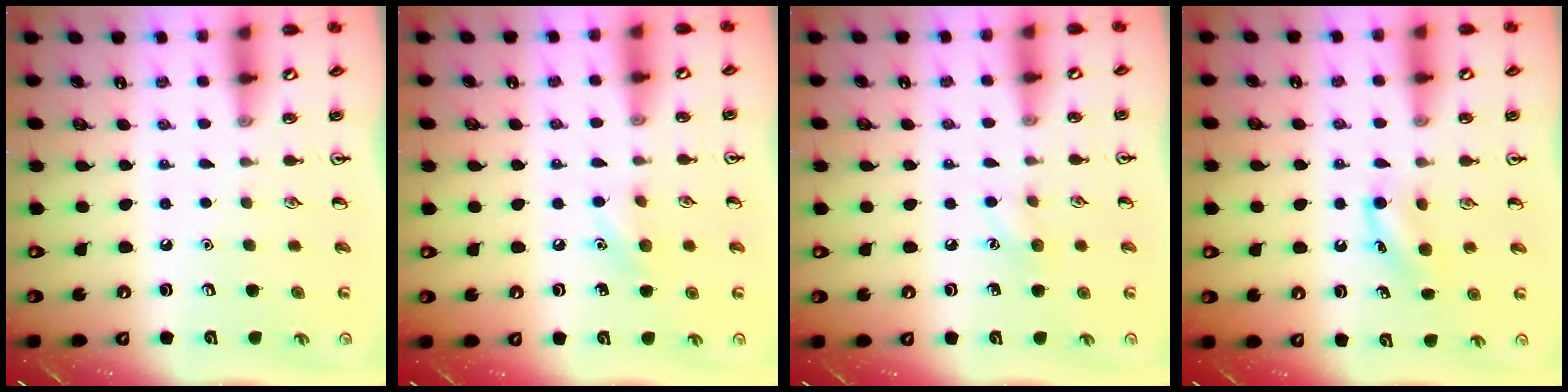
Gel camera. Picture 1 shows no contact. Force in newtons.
{"total": 6.6, "press": 6.4, "slide": 1.9}
{"total": 6.0, "press": 5.8, "slide": 1.2}
{"total": 6.0, "press": 5.8, "slide": 1.5}